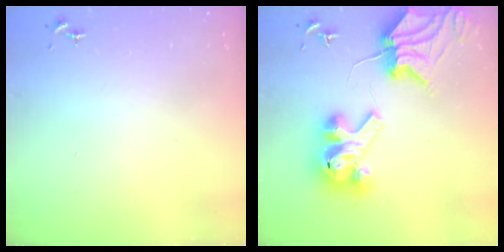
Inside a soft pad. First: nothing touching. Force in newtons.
{"total": 14.6, "press": 14.5, "slide": 1.6}